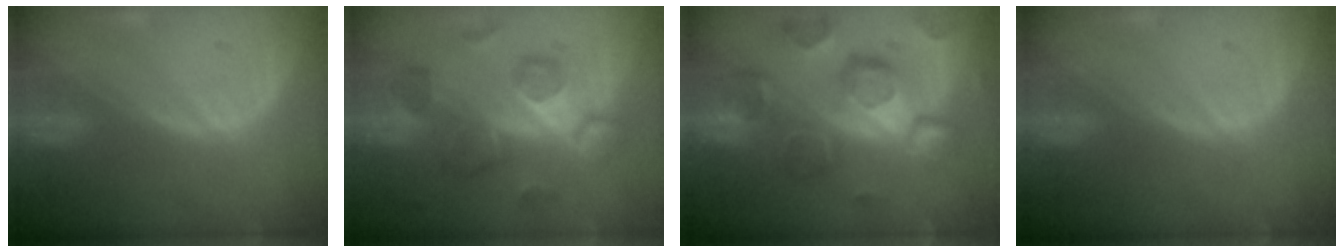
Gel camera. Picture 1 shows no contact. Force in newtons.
{"total": 9.3, "press": 8.7, "slide": 3.2}
{"total": 12.3, "press": 10.6, "slide": 6.2}
{"total": 0.0}